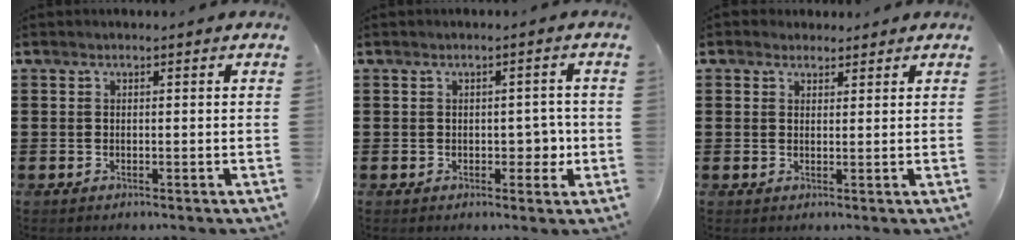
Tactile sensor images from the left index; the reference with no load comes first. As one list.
[{"total": 3.7, "force": [-0.4, 2.2, 2.9], "torque": [-0.039, 0.000, -0.013]}, {"total": 1.8, "force": [1.5, 1.0, 0.0], "torque": [-0.005, 0.008, 0.029]}]